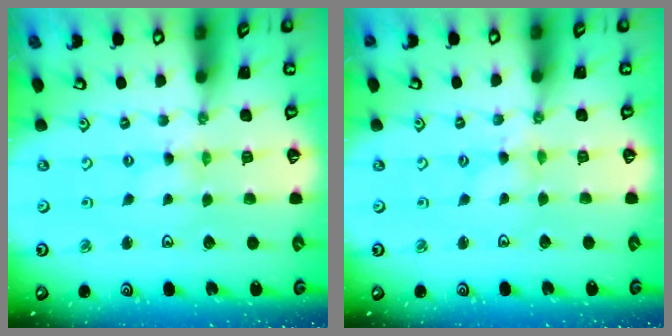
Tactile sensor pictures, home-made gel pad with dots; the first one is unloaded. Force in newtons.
{"total": 1.2, "press": 1.2, "slide": 0.3}